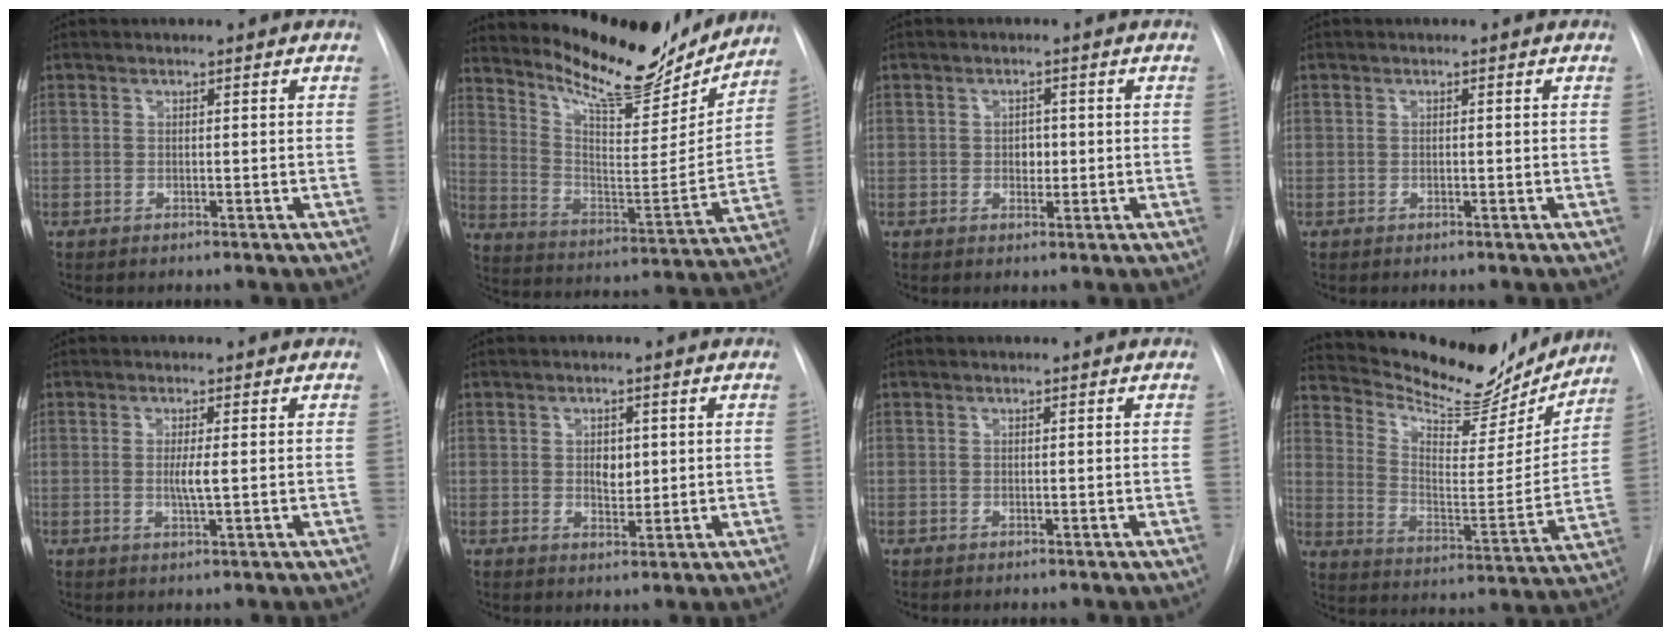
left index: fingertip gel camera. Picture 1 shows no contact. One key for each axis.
{"total": 18.9, "fx": 17.4, "fy": 3.5, "fz": 6.3, "tx": -0.114, "ty": -0.042, "tz": 0.265}
{"total": 2.0, "fx": 0.0, "fy": 1.5, "fz": 1.4, "tx": -0.018, "ty": 0.002, "tz": 0.001}
{"total": 0.0}
{"total": 2.5, "fx": 0.0, "fy": 0.1, "fz": 2.5, "tx": -0.052, "ty": -0.004, "tz": 0.000}
{"total": 3.1, "fx": 0.5, "fy": 2.0, "fz": 2.4, "tx": -0.034, "ty": -0.003, "tz": 0.013}
{"total": 0.0}
{"total": 22.2, "fx": 20.4, "fy": 5.1, "fz": 7.2, "tx": -0.123, "ty": -0.038, "tz": 0.296}